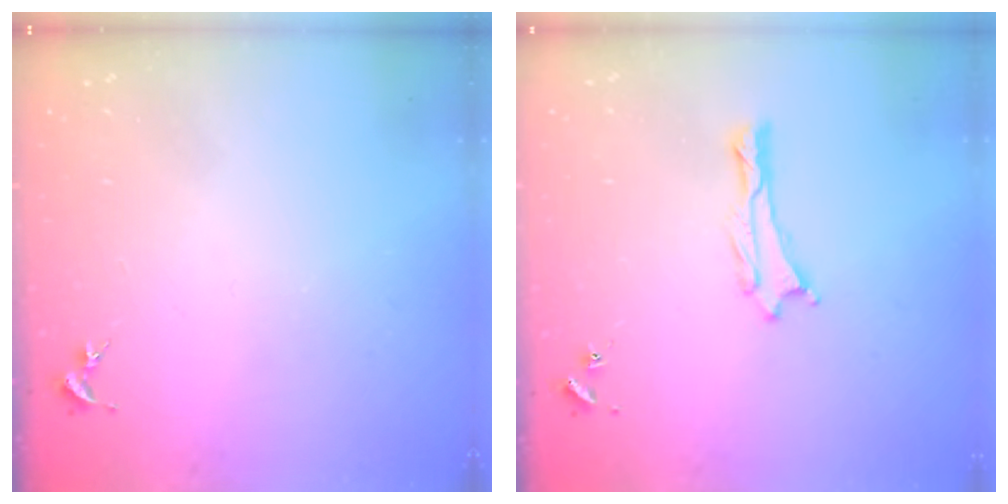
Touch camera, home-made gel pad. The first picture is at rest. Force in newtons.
{"total": 0.0}